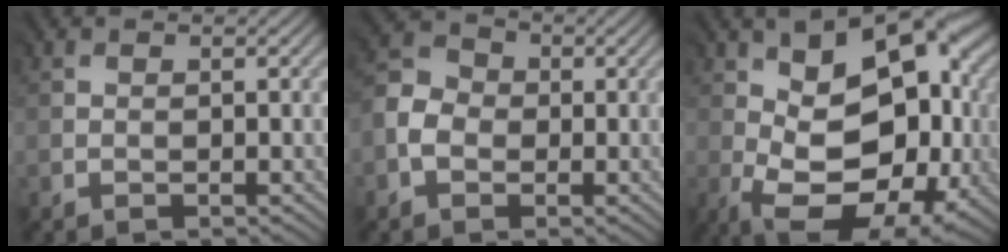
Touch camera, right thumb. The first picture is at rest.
{"total": 4.2, "force": [-1.7, 3.4, 1.7], "torque": [-0.042, 0.004, -0.042]}
{"total": 18.1, "force": [0.5, 11.5, 13.9], "torque": [-0.202, -0.016, 0.030]}